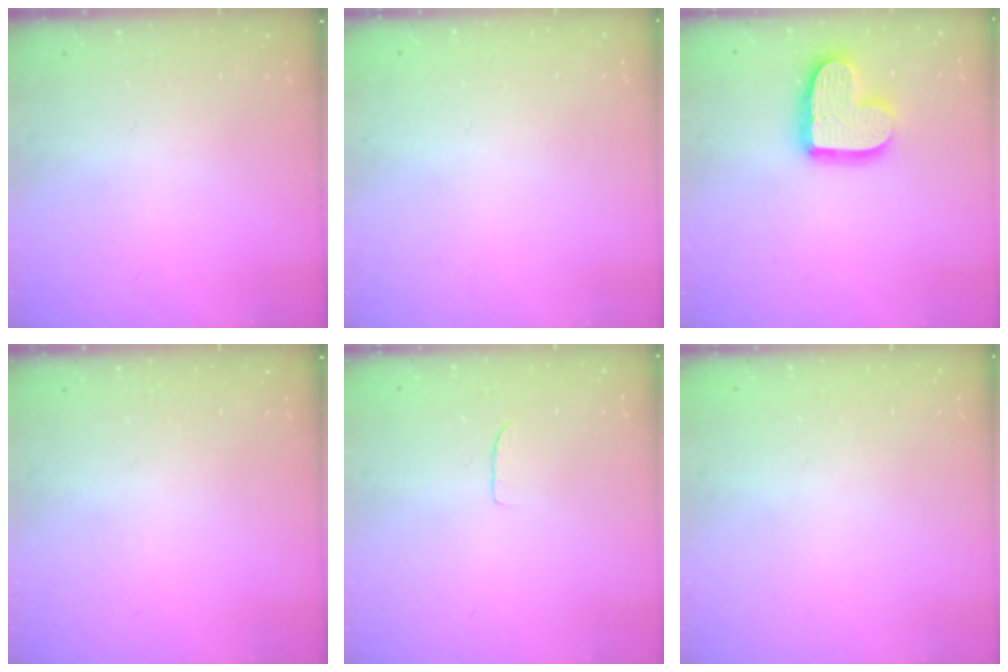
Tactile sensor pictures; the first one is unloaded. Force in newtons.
{"total": 0.7, "press": 0.6, "slide": 0.3}
{"total": 15.6, "press": 15.5, "slide": 1.3}
{"total": 0.0}
{"total": 3.2, "press": 3.2, "slide": 0.3}
{"total": 0.0}